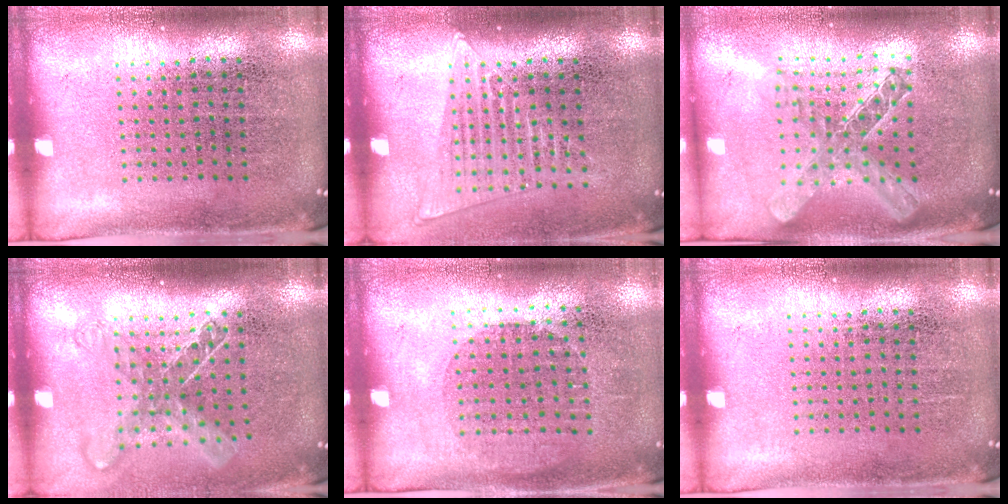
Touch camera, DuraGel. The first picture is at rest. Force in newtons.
{"total": 1.3, "press": 1.2, "slide": 0.5}
{"total": 2.0, "press": 1.7, "slide": 1.1}
{"total": 1.5, "press": 1.2, "slide": 0.8}
{"total": 0.9, "press": 0.8, "slide": 0.4}
{"total": 0.0}